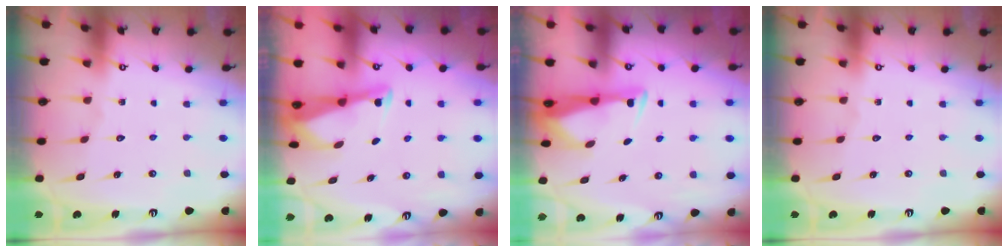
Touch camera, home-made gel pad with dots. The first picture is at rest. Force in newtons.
{"total": 2.5, "press": 2.5, "slide": 0.1}
{"total": 3.1, "press": 3.0, "slide": 0.9}
{"total": 0.0}